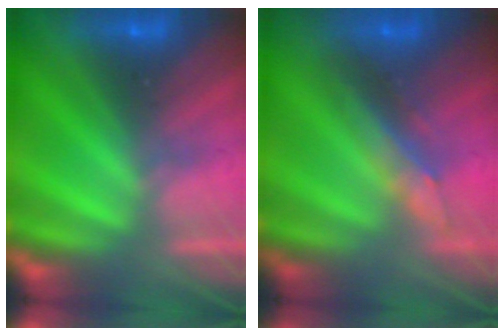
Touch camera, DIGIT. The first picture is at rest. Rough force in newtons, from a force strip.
{"total": 2.9}